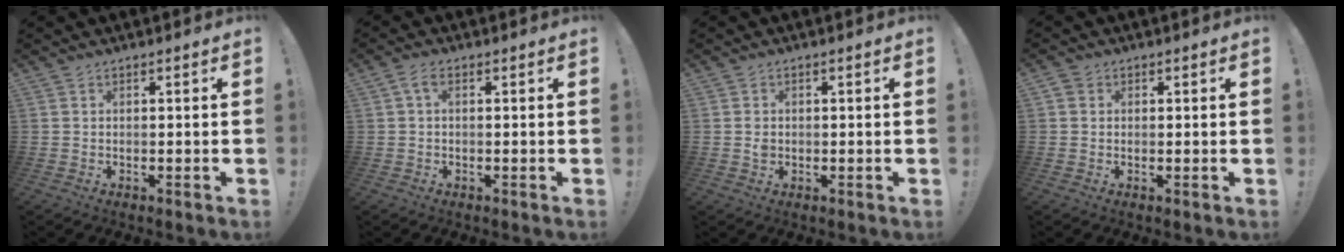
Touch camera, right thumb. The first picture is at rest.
{"total": 2.4, "force": [0.3, 1.0, 2.2], "torque": [-0.052, 0.010, 0.006]}
{"total": 1.7, "force": [-0.2, 1.5, 0.9], "torque": [-0.012, 0.003, -0.005]}
{"total": 1.7, "force": [0.7, 1.5, 0.6], "torque": [-0.014, 0.003, 0.014]}